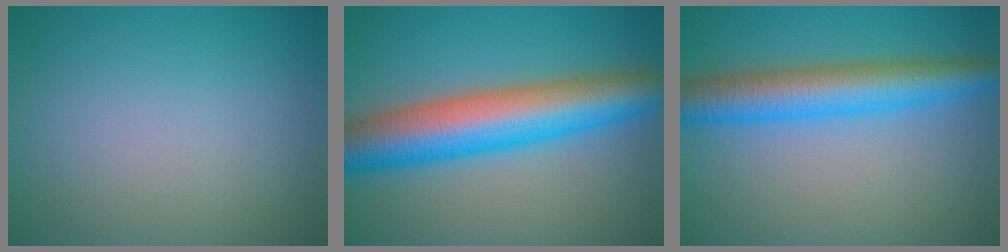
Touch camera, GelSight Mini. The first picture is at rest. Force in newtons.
{"total": 10.0, "press": 10.0, "slide": 0.2}
{"total": 6.8, "press": 6.8, "slide": 0.0}